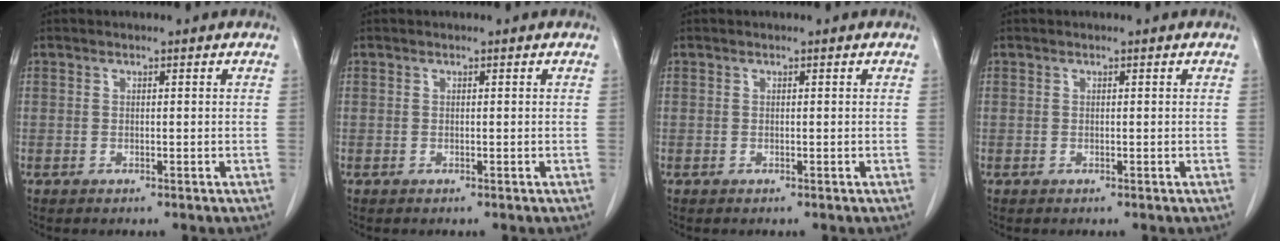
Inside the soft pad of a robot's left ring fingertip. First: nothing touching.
{"total": 0.0}
{"total": 0.0}
{"total": 0.0}